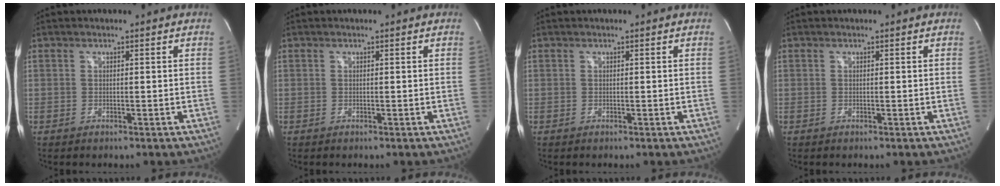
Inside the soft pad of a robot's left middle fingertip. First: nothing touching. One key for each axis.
{"total": 0.0}
{"total": 0.0}
{"total": 0.0}